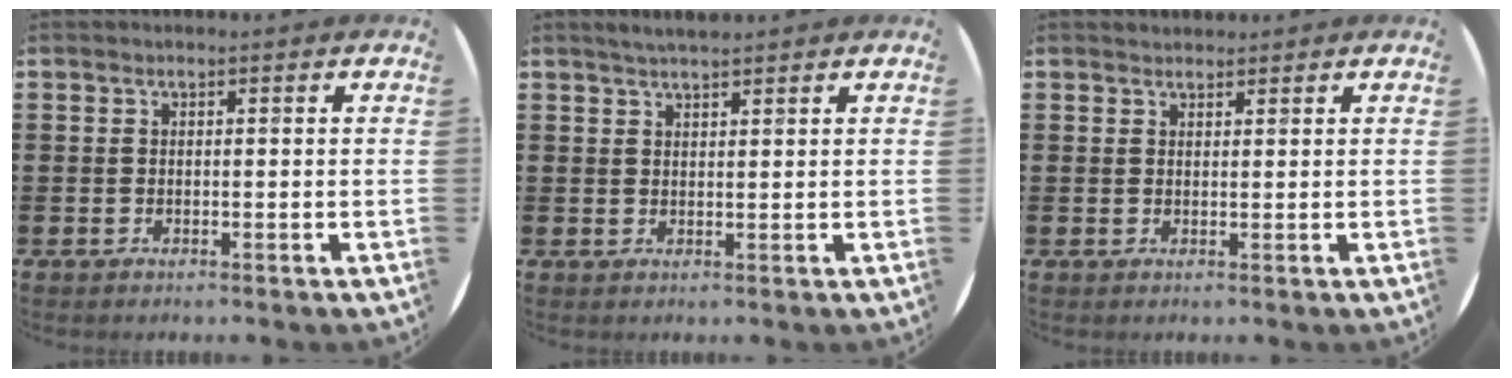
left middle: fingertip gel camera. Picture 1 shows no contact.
{"total": 2.1, "force": [2.0, 0.2, 0.7], "torque": [-0.017, 0.003, 0.036]}
{"total": 1.0, "force": [0.9, 0.2, -0.1], "torque": [0.000, 0.002, 0.018]}